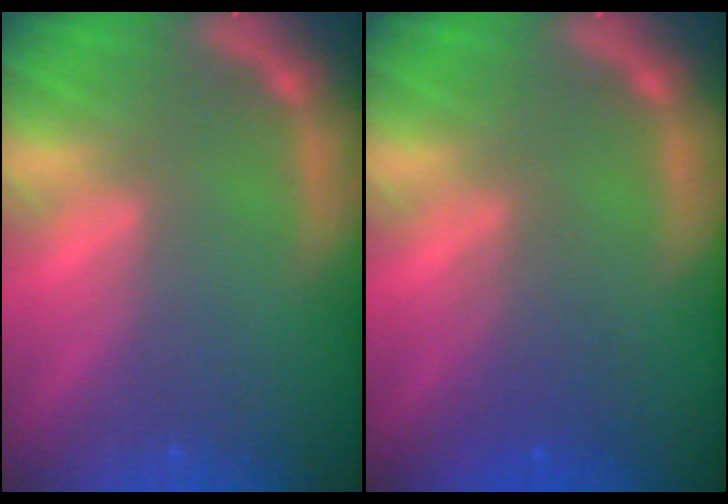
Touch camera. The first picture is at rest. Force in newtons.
{"total": 2.5}